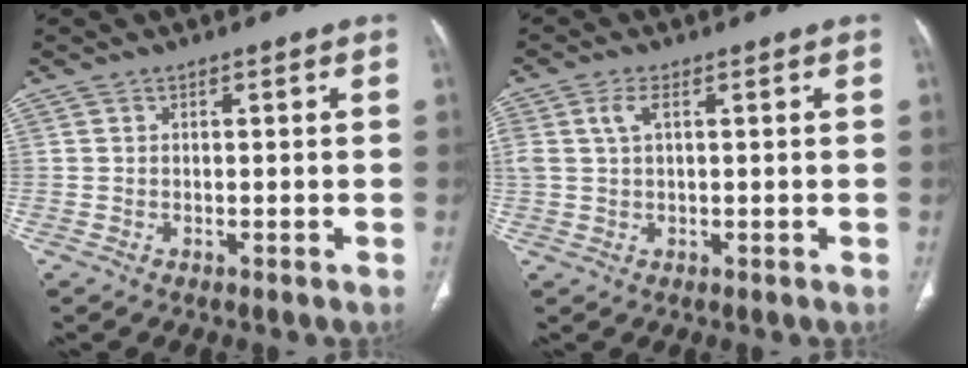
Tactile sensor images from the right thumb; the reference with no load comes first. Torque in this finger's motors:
{"motor_torque": [0.05, 0.05, 0.32, 0.82, 0.08]}